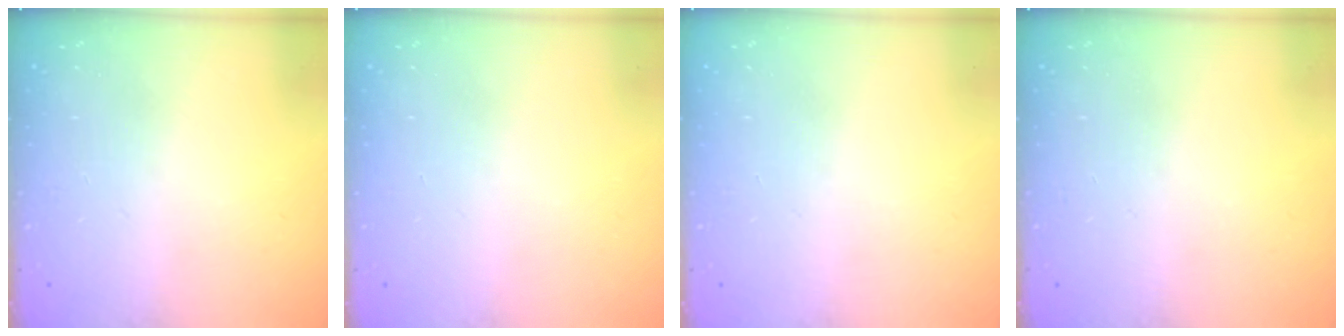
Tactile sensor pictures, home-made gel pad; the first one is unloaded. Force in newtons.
{"total": 0.0}
{"total": 0.0}
{"total": 0.0}